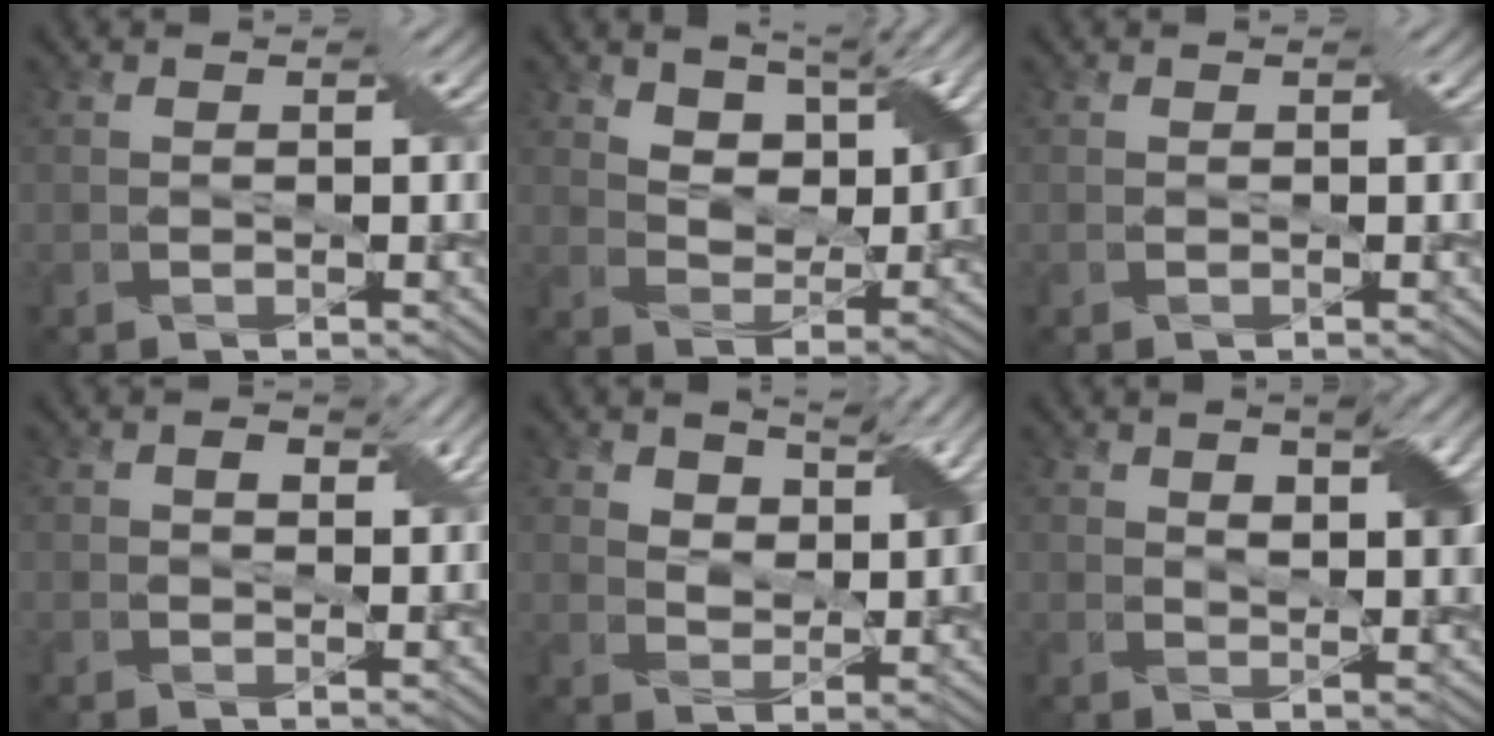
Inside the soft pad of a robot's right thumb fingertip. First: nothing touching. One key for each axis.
{"total": 6.5, "fx": 4.3, "fy": 2.7, "fz": 3.9, "tx": -0.067, "ty": 0.000, "tz": 0.076}
{"total": 0.0}
{"total": 1.7, "fx": 0.7, "fy": 1.2, "fz": 1.0, "tx": -0.009, "ty": -0.001, "tz": 0.011}
{"total": 5.0, "fx": 3.0, "fy": 2.3, "fz": 3.2, "tx": -0.050, "ty": -0.004, "tz": 0.055}
{"total": 4.6, "fx": 2.2, "fy": 1.4, "fz": 3.7, "tx": -0.055, "ty": 0.002, "tz": 0.038}